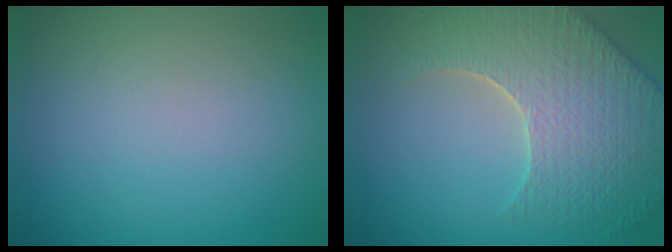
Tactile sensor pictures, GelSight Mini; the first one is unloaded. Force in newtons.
{"total": 8.3, "press": 6.1, "slide": 5.6}